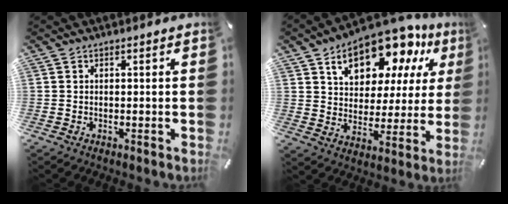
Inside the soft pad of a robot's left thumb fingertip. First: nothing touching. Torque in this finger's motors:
{"motor_torque": [2.50, 2.51, 1.40, -1.37, 0.35]}